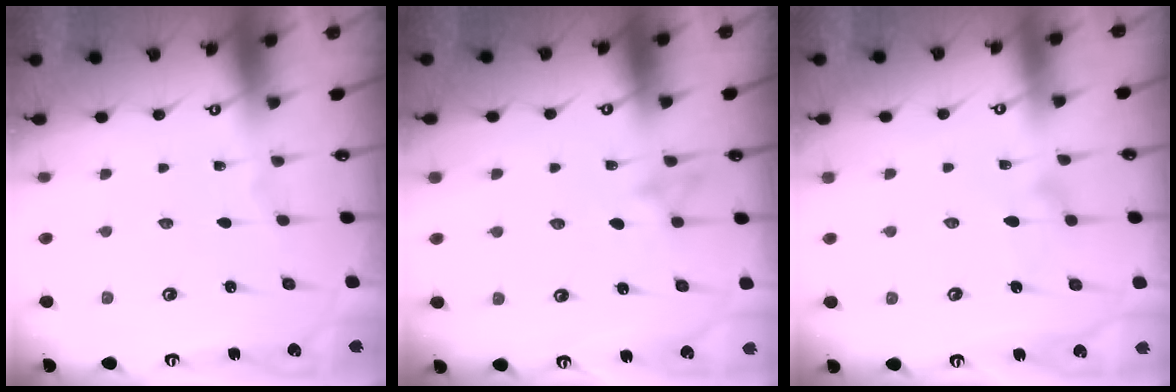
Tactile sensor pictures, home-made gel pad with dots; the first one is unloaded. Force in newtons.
{"total": 10.1, "press": 10.0, "slide": 1.4}
{"total": 9.0, "press": 9.0, "slide": 0.6}